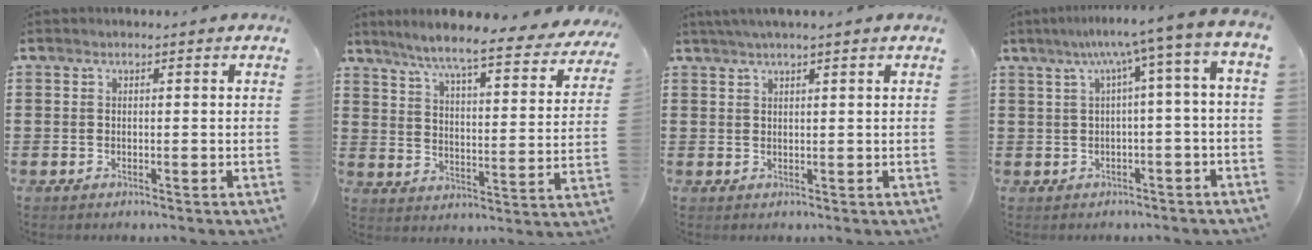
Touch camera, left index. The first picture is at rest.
{"total": 7.6, "force": [6.5, -0.3, 3.8], "torque": [-0.092, -0.049, 0.103]}
{"total": 1.7, "force": [1.3, -0.2, 1.0], "torque": [-0.020, 0.002, 0.024]}
{"total": 6.0, "force": [1.2, -0.7, 5.8], "torque": [-0.117, -0.019, 0.009]}